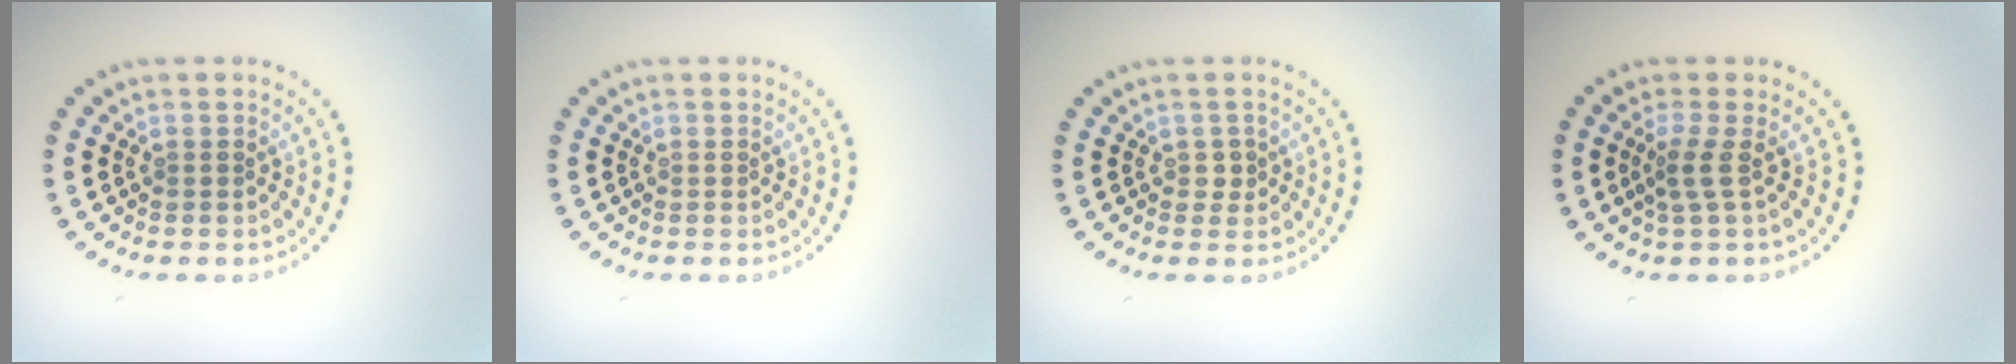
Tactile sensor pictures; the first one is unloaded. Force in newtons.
{"total": 0.0}
{"total": 0.8, "press": 0.8, "slide": 0.2}
{"total": 1.9, "press": 1.2, "slide": 1.5}